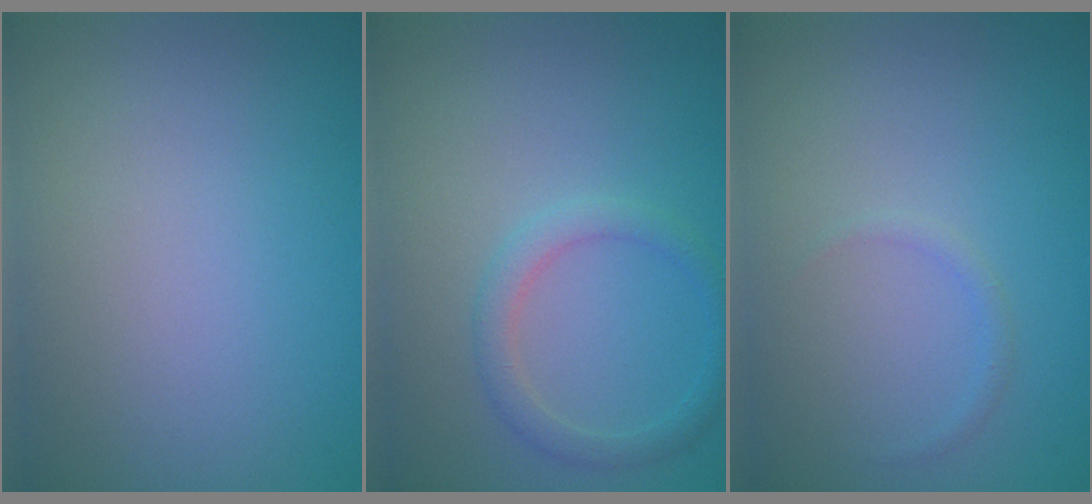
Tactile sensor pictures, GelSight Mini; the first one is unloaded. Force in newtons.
{"total": 2.0, "press": 2.0, "slide": 0.1}
{"total": 0.7, "press": 0.7, "slide": 0.1}